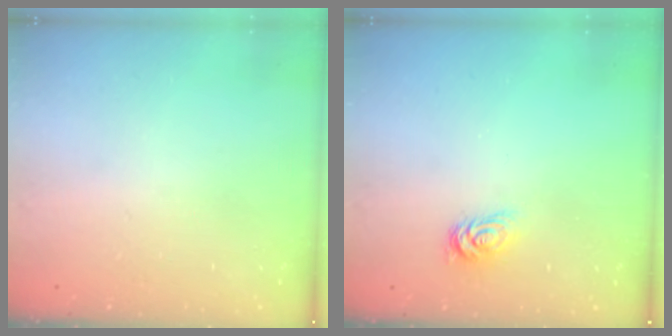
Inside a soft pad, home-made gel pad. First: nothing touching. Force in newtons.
{"total": 2.7, "press": 2.7, "slide": 0.4}